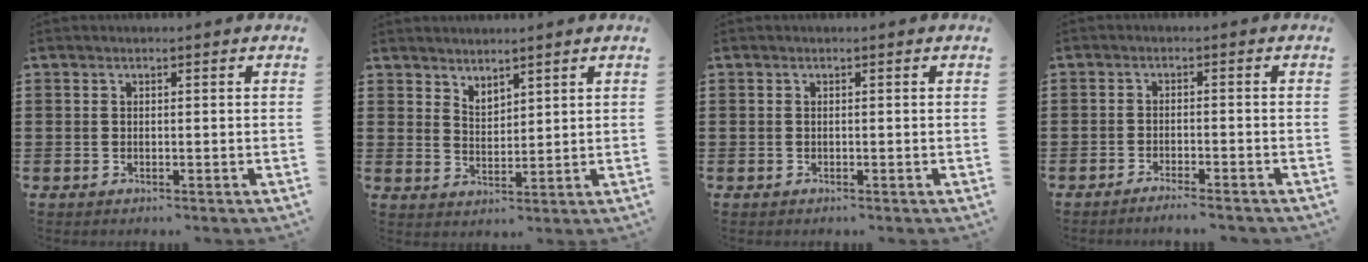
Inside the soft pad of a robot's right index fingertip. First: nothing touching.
{"total": 2.7, "force": [2.6, 0.5, -0.4], "torque": [0.000, -0.006, 0.051]}
{"total": 0.0}
{"total": 2.1, "force": [-2.0, -0.3, 0.5], "torque": [-0.009, 0.001, -0.039]}